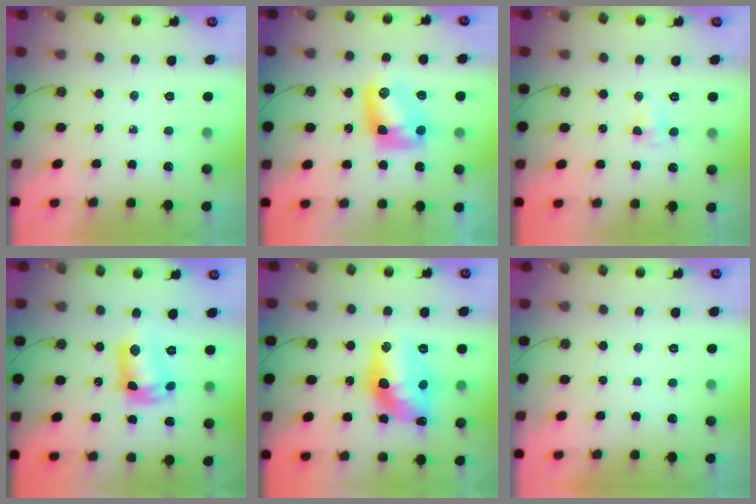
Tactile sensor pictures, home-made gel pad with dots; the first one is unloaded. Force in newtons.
{"total": 9.4, "press": 9.4, "slide": 0.6}
{"total": 4.9, "press": 4.4, "slide": 2.2}
{"total": 11.3, "press": 11.2, "slide": 0.9}
{"total": 16.2, "press": 16.1, "slide": 1.3}
{"total": 0.0}